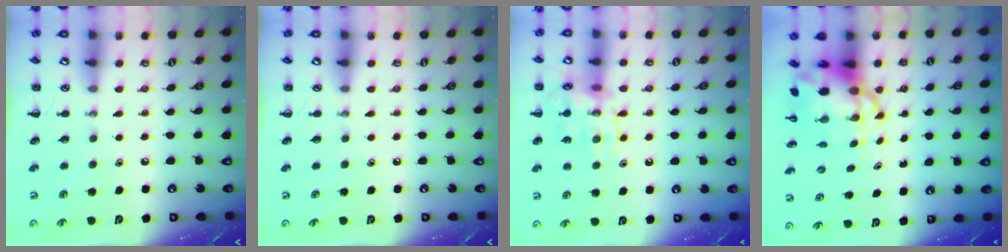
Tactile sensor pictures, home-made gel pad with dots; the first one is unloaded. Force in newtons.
{"total": 0.0}
{"total": 13.5, "press": 13.5, "slide": 1.0}
{"total": 8.3, "press": 8.0, "slide": 2.2}